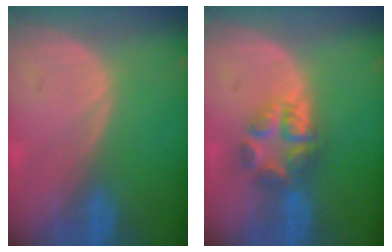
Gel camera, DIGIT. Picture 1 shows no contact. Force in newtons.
{"total": 5.7, "press": 5.3, "slide": 2.0}